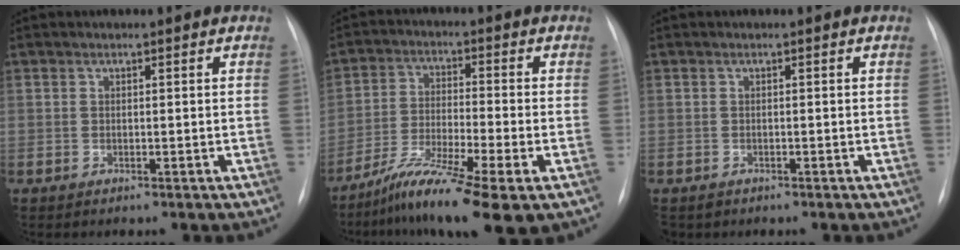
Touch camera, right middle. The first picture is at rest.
{"total": 11.8, "force": [-7.4, 0.7, 9.1], "torque": [-0.175, -0.030, -0.130]}
{"total": 1.0, "force": [-0.7, 0.7, 0.0], "torque": [-0.007, 0.002, -0.008]}